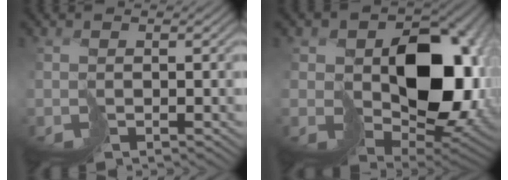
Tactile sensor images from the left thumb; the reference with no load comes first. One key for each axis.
{"total": 17.0, "fx": 2.0, "fy": 12.2, "fz": 11.6, "tx": -0.156, "ty": -0.034, "tz": 0.064}